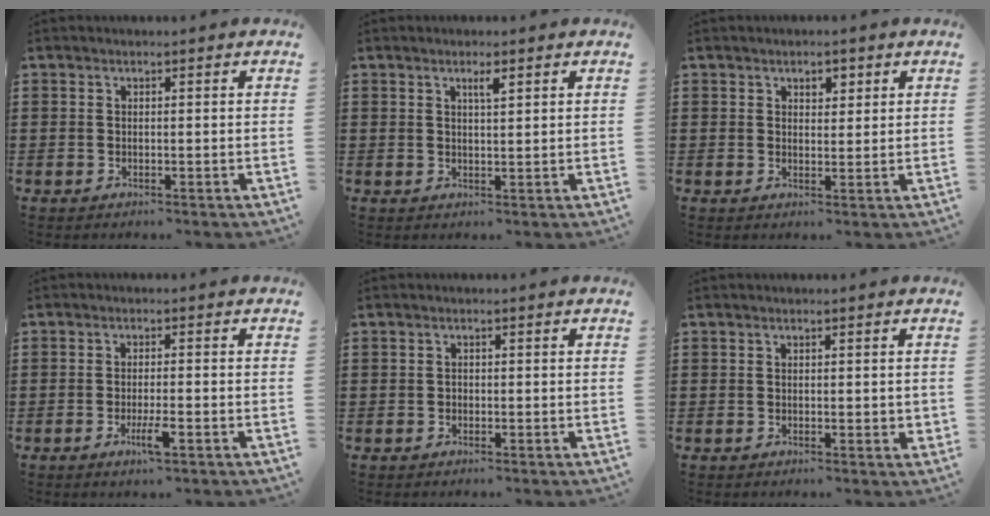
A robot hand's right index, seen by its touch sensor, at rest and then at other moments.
{"total": 1.8, "force": [1.0, 0.3, 1.4], "torque": [-0.020, -0.002, 0.015]}
{"total": 2.1, "force": [1.3, 1.2, 1.0], "torque": [-0.015, 0.004, 0.022]}
{"total": 3.8, "force": [-1.7, 0.5, 3.3], "torque": [-0.068, -0.009, -0.032]}
{"total": 0.6, "force": [-0.3, 0.4, 0.2], "torque": [-0.005, 0.002, -0.007]}
{"total": 0.7, "force": [0.1, 0.4, 0.6], "torque": [-0.011, 0.005, 0.002]}